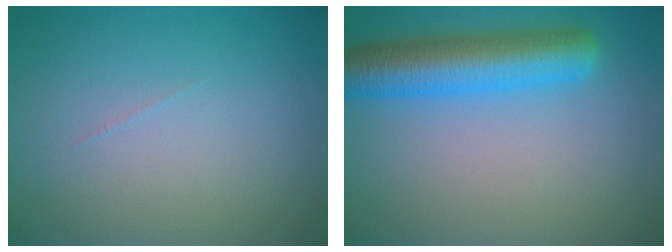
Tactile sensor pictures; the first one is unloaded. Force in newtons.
{"total": 6.8, "press": 6.8, "slide": 0.3}